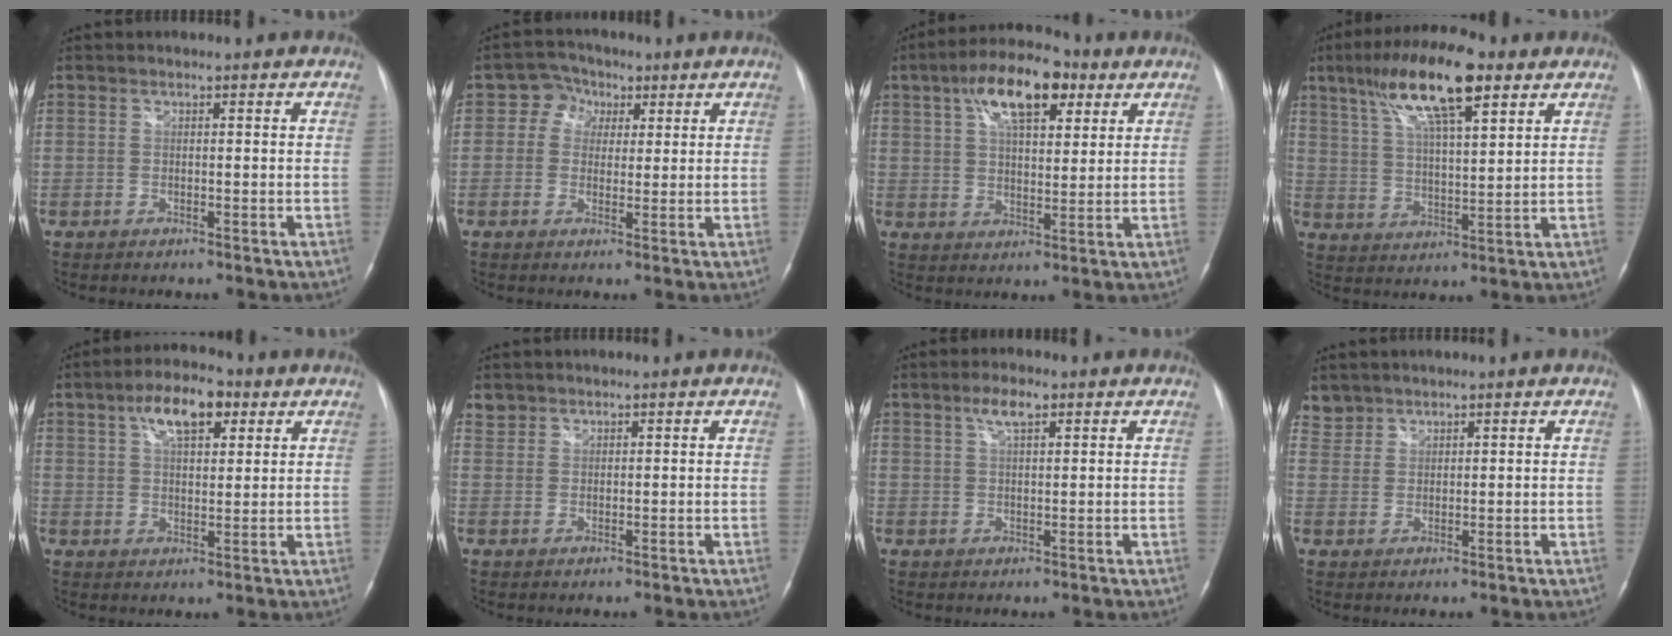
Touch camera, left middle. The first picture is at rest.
{"total": 4.8, "force": [1.6, 4.2, 1.7], "torque": [-0.029, 0.021, 0.027]}
{"total": 12.5, "force": [6.2, 5.0, 9.6], "torque": [-0.168, 0.028, 0.103]}
{"total": 14.6, "force": [8.5, 3.3, 11.3], "torque": [-0.210, 0.022, 0.151]}
{"total": 8.4, "force": [4.2, 3.6, 6.4], "torque": [-0.113, 0.019, 0.070]}
{"total": 1.8, "force": [1.4, 1.1, -0.2], "torque": [0.009, 0.010, 0.024]}
{"total": 3.5, "force": [2.1, 1.1, 2.6], "torque": [-0.055, 0.006, 0.040]}
{"total": 3.0, "force": [2.5, 1.5, -0.5], "torque": [0.017, 0.009, 0.050]}